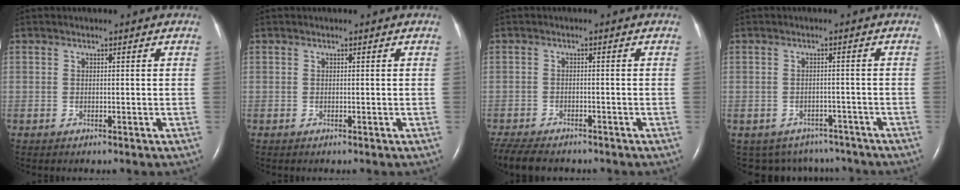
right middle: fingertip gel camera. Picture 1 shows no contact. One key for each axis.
{"total": 0.0}
{"total": 8.8, "fx": -7.3, "fy": 2.9, "fz": 3.9, "tx": -0.078, "ty": -0.013, "tz": -0.114}
{"total": 7.4, "fx": -6.4, "fy": 3.8, "fz": 0.3, "tx": -0.006, "ty": 0.014, "tz": -0.074}